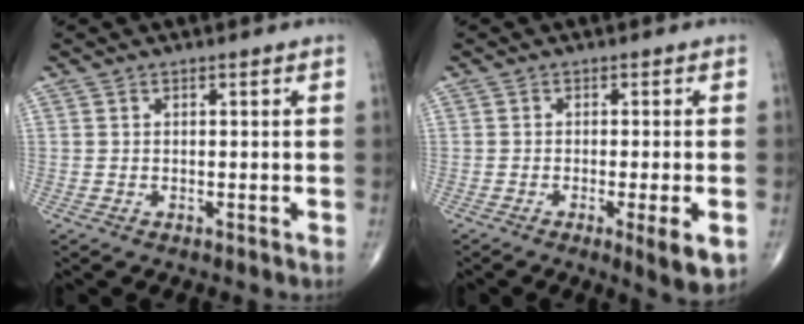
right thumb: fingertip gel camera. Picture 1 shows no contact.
{"total": 6.0, "force": [-2.0, 1.0, 5.6], "torque": [-0.078, -0.011, -0.027]}